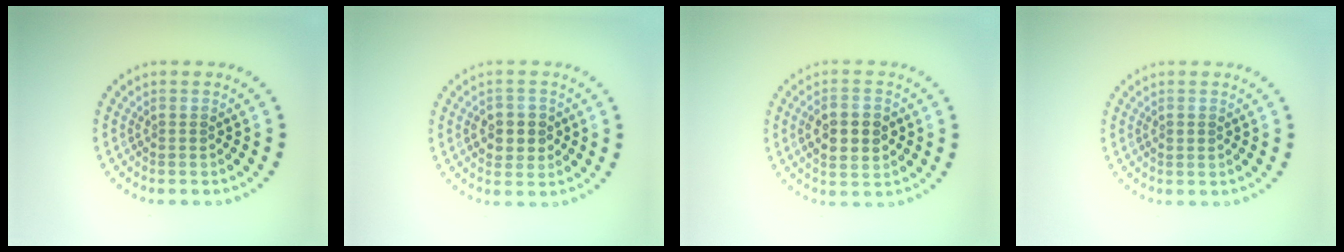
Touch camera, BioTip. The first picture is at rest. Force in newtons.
{"total": 2.9, "press": 2.8, "slide": 0.6}
{"total": 4.6, "press": 4.6, "slide": 0.2}
{"total": 0.9, "press": 0.9, "slide": 0.1}